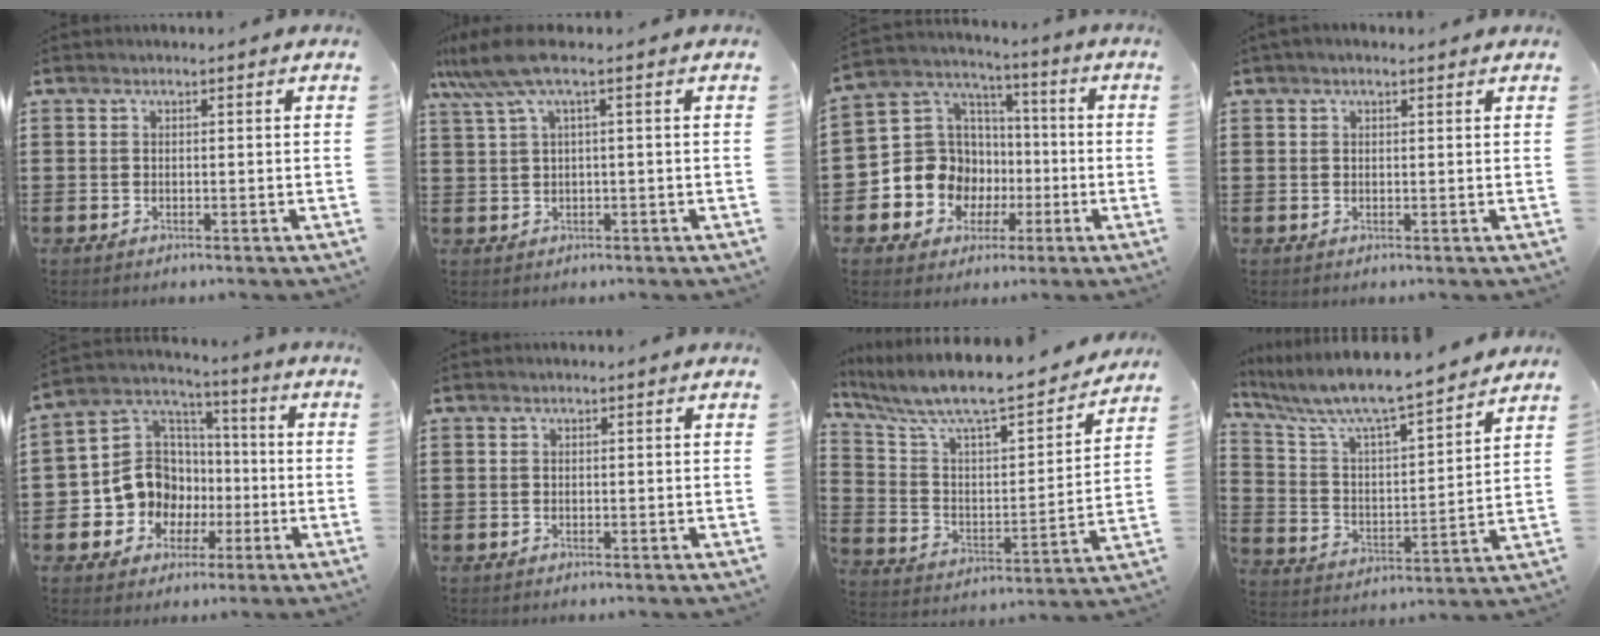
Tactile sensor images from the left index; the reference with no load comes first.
{"total": 5.5, "force": [1.5, 0.6, 5.2], "torque": [-0.124, -0.011, 0.020]}
{"total": 10.3, "force": [-2.0, 9.8, 2.7], "torque": [-0.110, 0.000, -0.033]}
{"total": 0.9, "force": [0.6, 0.3, 0.7], "torque": [-0.014, 0.003, 0.010]}
{"total": 10.9, "force": [-1.9, 10.1, 3.6], "torque": [-0.121, 0.003, -0.030]}
{"total": 0.0}
{"total": 8.4, "force": [7.4, 1.2, 4.0], "torque": [-0.113, -0.063, 0.118]}
{"total": 7.5, "force": [6.7, 0.5, 3.4], "torque": [-0.098, -0.053, 0.107]}